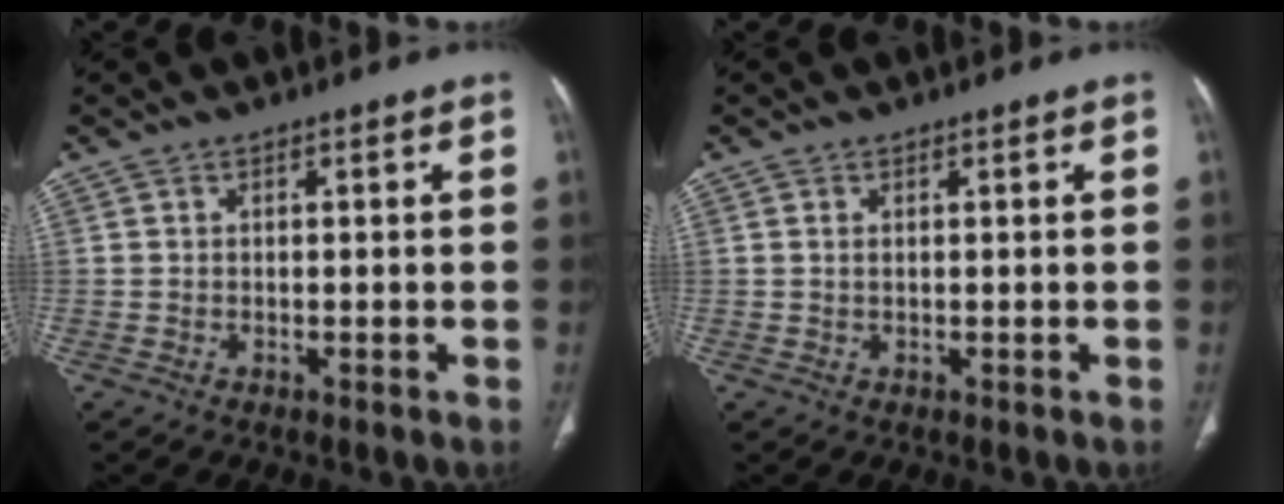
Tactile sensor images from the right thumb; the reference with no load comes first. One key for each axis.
{"total": 0.6, "fx": 0.2, "fy": 0.3, "fz": 0.5, "tx": -0.014, "ty": 0.003, "tz": 0.005}